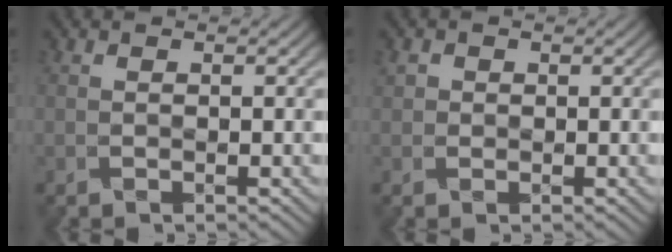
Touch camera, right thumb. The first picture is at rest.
{"total": 0.9, "force": [0.4, 0.8, -0.2], "torque": [0.005, 0.000, 0.007]}